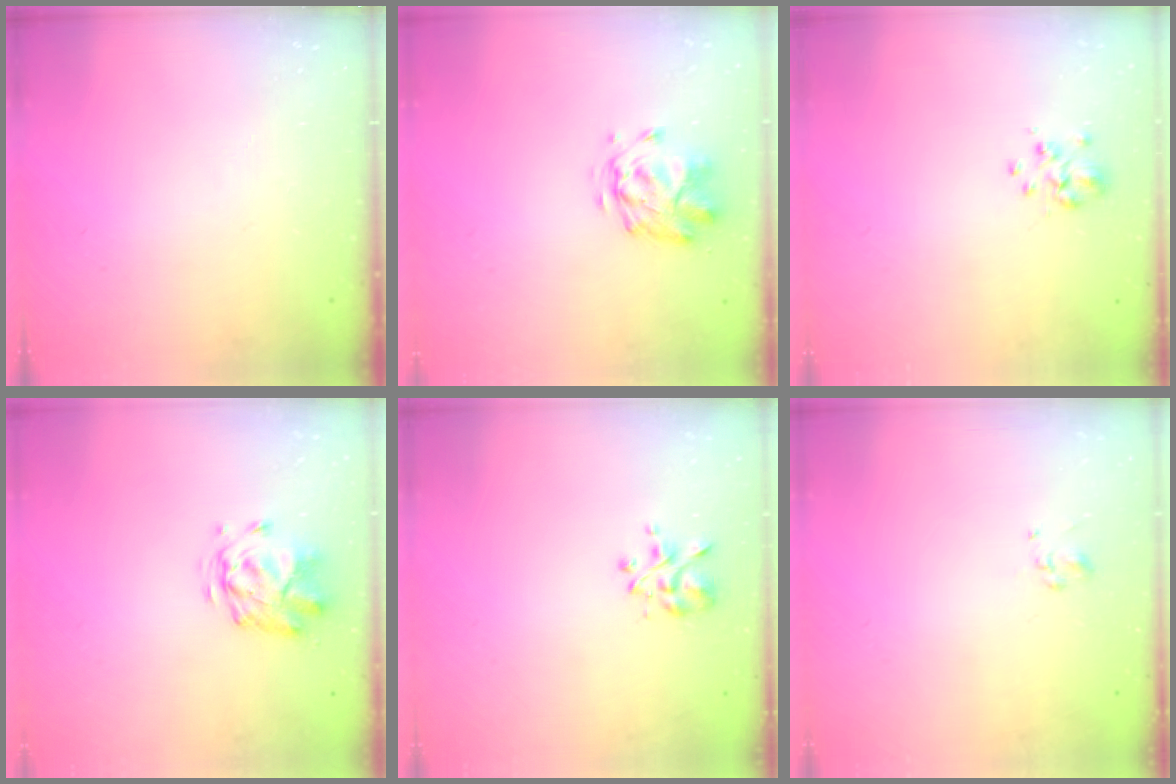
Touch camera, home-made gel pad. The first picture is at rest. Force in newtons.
{"total": 2.8, "press": 2.4, "slide": 1.3}
{"total": 2.7, "press": 2.5, "slide": 1.1}
{"total": 2.8, "press": 2.5, "slide": 1.4}
{"total": 3.4, "press": 3.2, "slide": 1.0}
{"total": 2.6, "press": 2.5, "slide": 0.7}